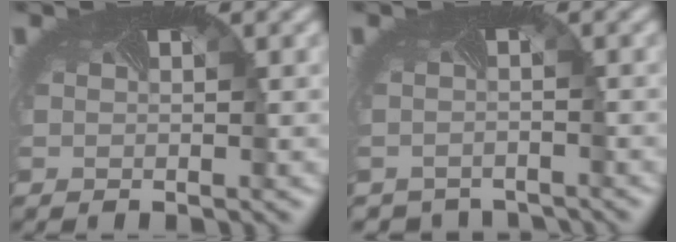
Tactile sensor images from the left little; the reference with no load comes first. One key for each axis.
{"total": 2.6, "fx": -2.5, "fy": 0.7, "fz": -0.4, "tx": 0.008, "ty": -0.021, "tz": -0.039}